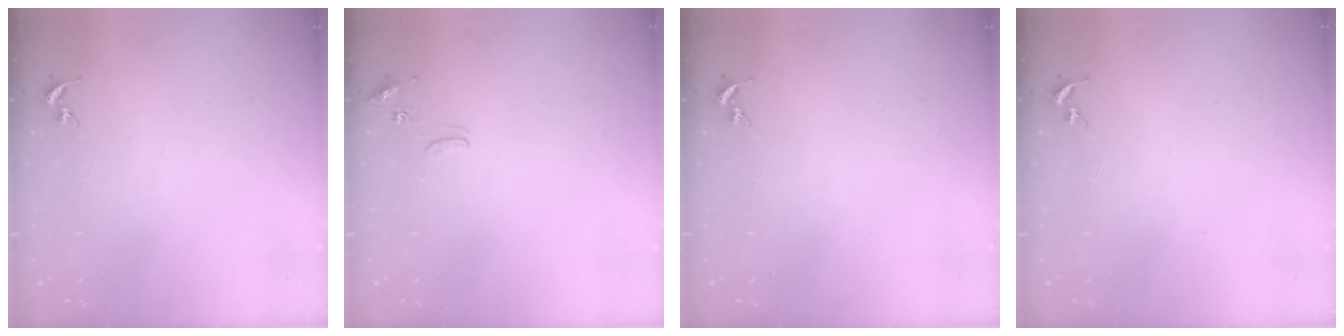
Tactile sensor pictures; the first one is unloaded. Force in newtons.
{"total": 8.1, "press": 8.1, "slide": 0.7}
{"total": 0.0}
{"total": 0.0}